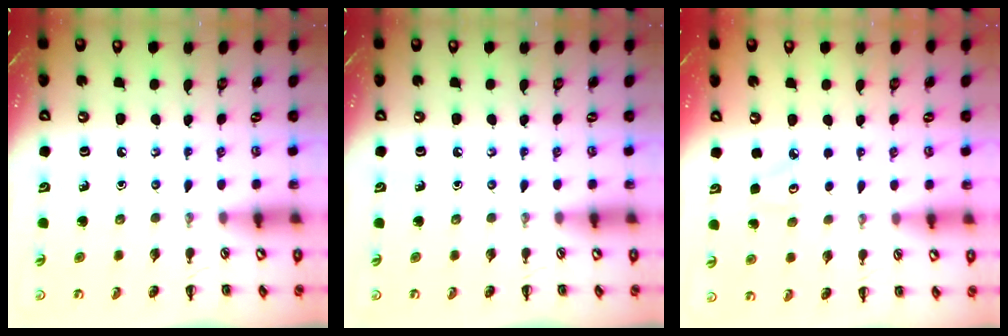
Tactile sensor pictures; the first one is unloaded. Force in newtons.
{"total": 0.0}
{"total": 2.4, "press": 2.3, "slide": 0.6}